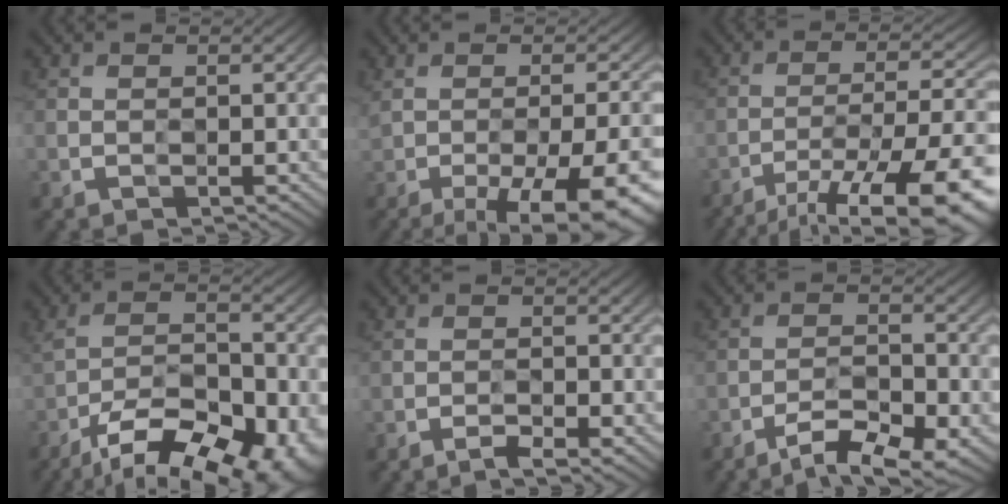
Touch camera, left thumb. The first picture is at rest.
{"total": 14.4, "force": [-7.0, 4.2, 11.9], "torque": [-0.163, -0.010, -0.083]}
{"total": 15.6, "force": [-11.8, 3.5, 9.6], "torque": [-0.145, -0.013, -0.167]}
{"total": 14.1, "force": [-10.0, 5.0, 8.5], "torque": [-0.144, -0.019, -0.148]}
{"total": 2.6, "force": [-2.2, -0.1, 1.3], "torque": [-0.024, 0.001, -0.032]}
{"total": 7.1, "force": [-5.7, 1.4, 3.9], "torque": [-0.066, 0.000, -0.093]}